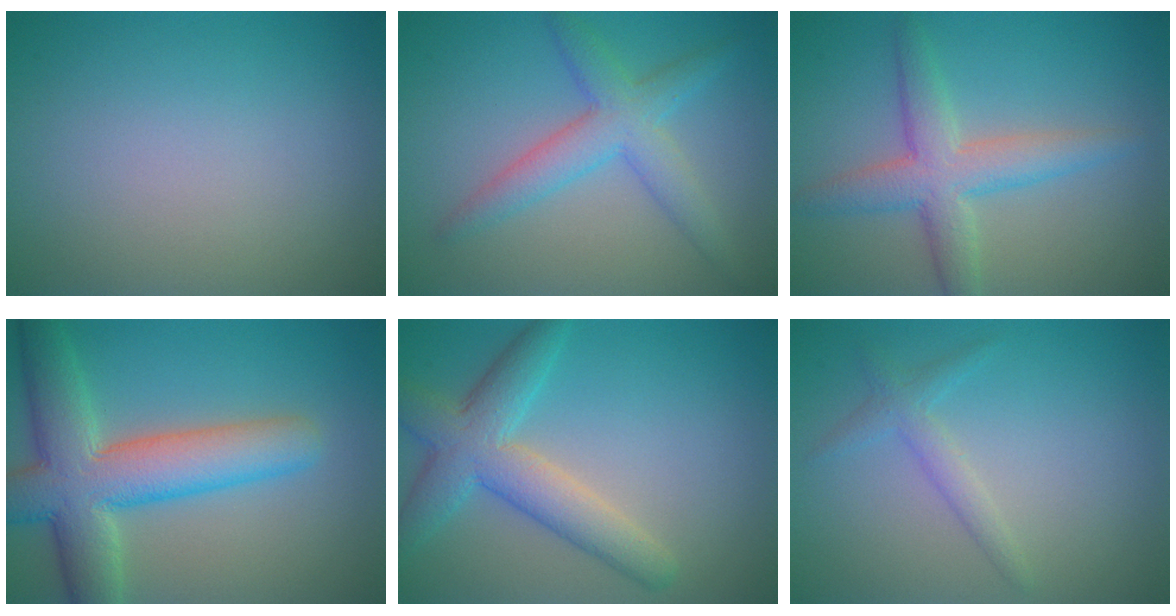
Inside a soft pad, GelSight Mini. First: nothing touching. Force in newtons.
{"total": 4.3, "press": 4.3, "slide": 0.1}
{"total": 4.7, "press": 4.7, "slide": 0.1}
{"total": 9.1, "press": 9.1, "slide": 0.3}
{"total": 5.7, "press": 5.7, "slide": 0.1}
{"total": 1.8, "press": 1.8, "slide": 0.0}